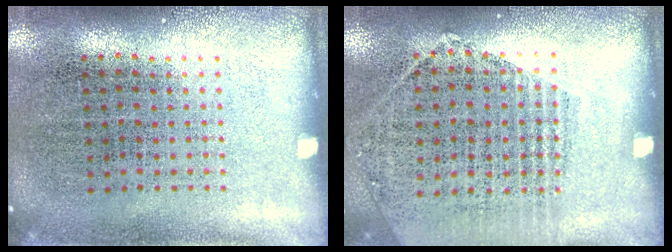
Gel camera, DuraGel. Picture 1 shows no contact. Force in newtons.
{"total": 1.1, "press": 1.1, "slide": 0.4}